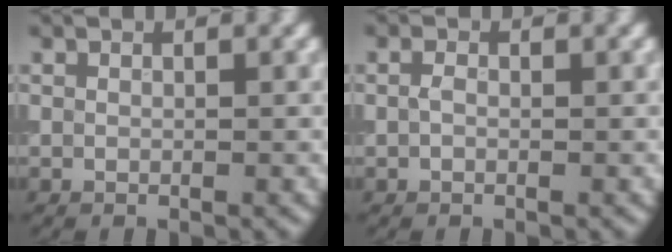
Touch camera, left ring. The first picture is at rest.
{"total": 0.7, "force": [0.0, 0.3, 0.6], "torque": [-0.017, 0.004, -0.002]}